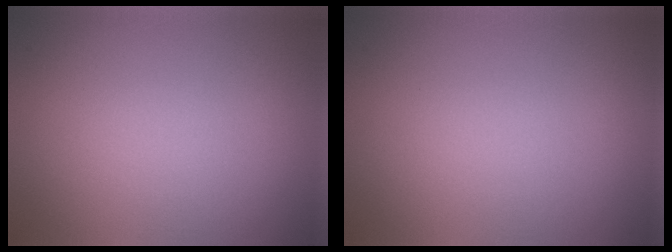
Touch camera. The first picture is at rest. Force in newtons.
{"total": 0.0}